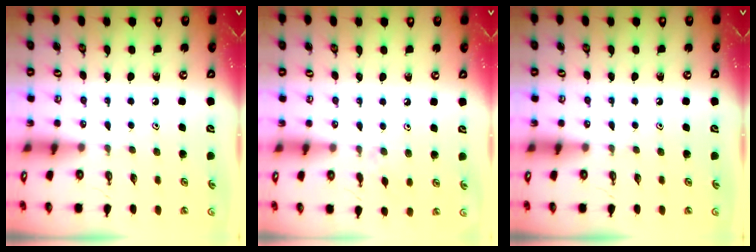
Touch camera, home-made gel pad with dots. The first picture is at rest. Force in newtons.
{"total": 2.9, "press": 2.9, "slide": 0.5}
{"total": 0.0}